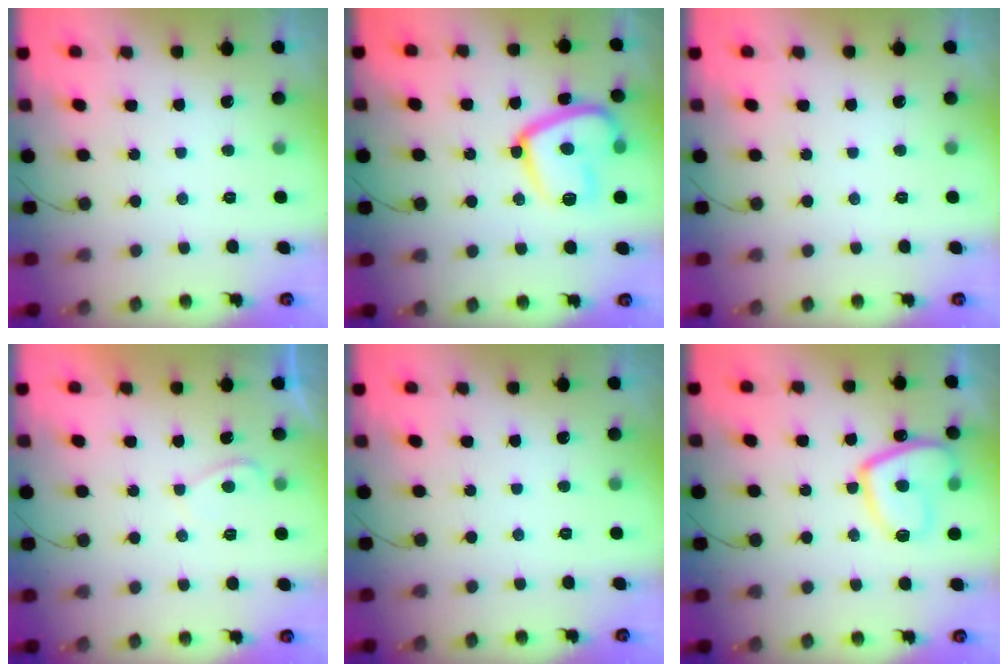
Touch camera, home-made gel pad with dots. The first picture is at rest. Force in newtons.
{"total": 16.0, "press": 16.0, "slide": 1.6}
{"total": 0.0}
{"total": 1.0, "press": 0.7, "slide": 0.6}
{"total": 0.0}
{"total": 13.2, "press": 13.2, "slide": 1.5}